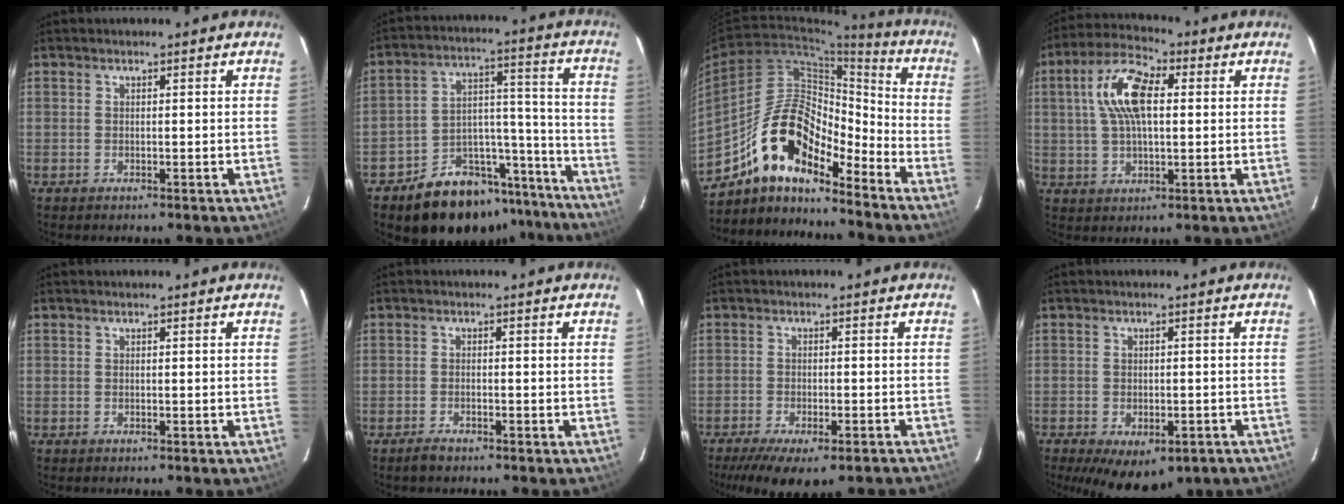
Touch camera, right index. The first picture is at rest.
{"total": 19.0, "force": [-15.5, 9.7, 5.1], "torque": [-0.086, 0.079, -0.203]}
{"total": 16.2, "force": [-12.3, 5.6, 9.0], "torque": [-0.160, 0.019, -0.229]}
{"total": 11.3, "force": [2.3, 5.1, 9.8], "torque": [-0.193, 0.025, 0.039]}
{"total": 0.0}
{"total": 2.0, "force": [-1.7, 0.6, 1.0], "torque": [-0.023, -0.002, -0.030]}
{"total": 14.2, "force": [-11.2, 4.0, 7.8], "torque": [-0.154, -0.040, -0.162]}
{"total": 12.4, "force": [-7.5, 6.4, 7.5], "torque": [-0.148, -0.025, -0.090]}